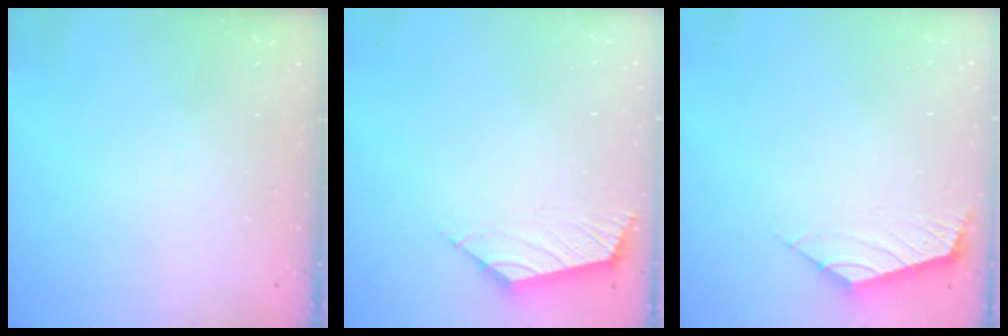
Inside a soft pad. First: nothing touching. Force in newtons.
{"total": 2.7, "press": 2.6, "slide": 0.7}
{"total": 2.3, "press": 2.3, "slide": 0.6}